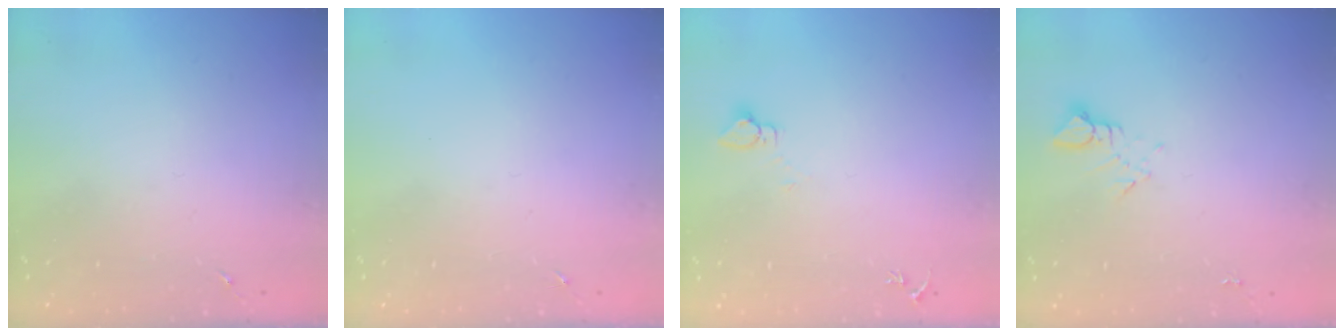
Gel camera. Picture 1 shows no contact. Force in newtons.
{"total": 0.0}
{"total": 2.7, "press": 2.7, "slide": 0.1}
{"total": 3.8, "press": 3.8, "slide": 0.4}